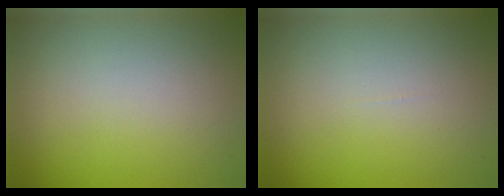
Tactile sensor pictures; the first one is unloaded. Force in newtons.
{"total": 0.0}